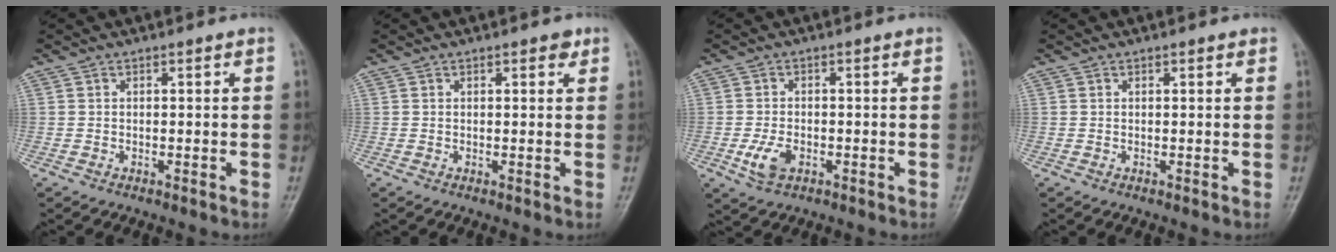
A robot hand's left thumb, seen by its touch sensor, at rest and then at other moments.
{"total": 1.6, "force": [0.9, 0.7, 1.1], "torque": [-0.006, -0.002, 0.010]}
{"total": 4.2, "force": [-1.5, 2.5, 3.0], "torque": [-0.065, 0.002, -0.026]}
{"total": 0.8, "force": [0.5, 0.3, 0.6], "torque": [-0.007, 0.000, 0.005]}